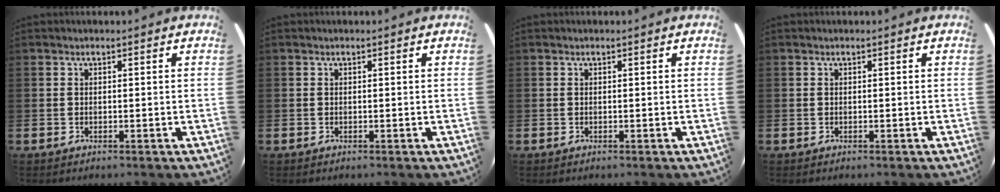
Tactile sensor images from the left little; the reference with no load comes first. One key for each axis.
{"total": 0.0}
{"total": 0.0}
{"total": 0.0}